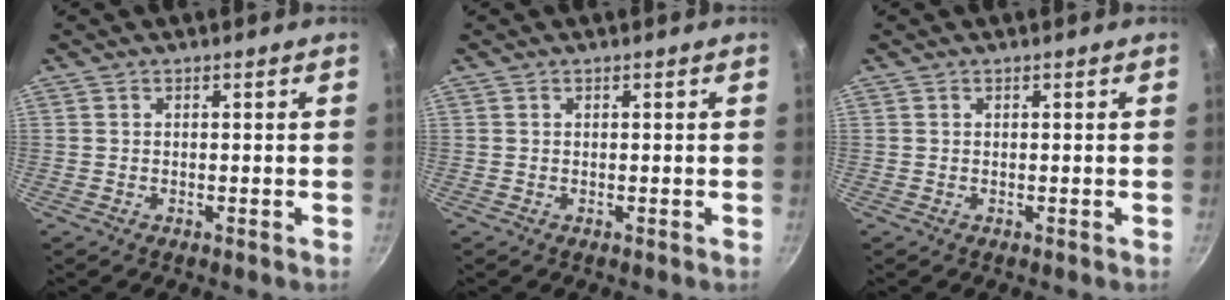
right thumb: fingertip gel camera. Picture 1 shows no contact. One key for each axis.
{"total": 0.0}
{"total": 0.0}